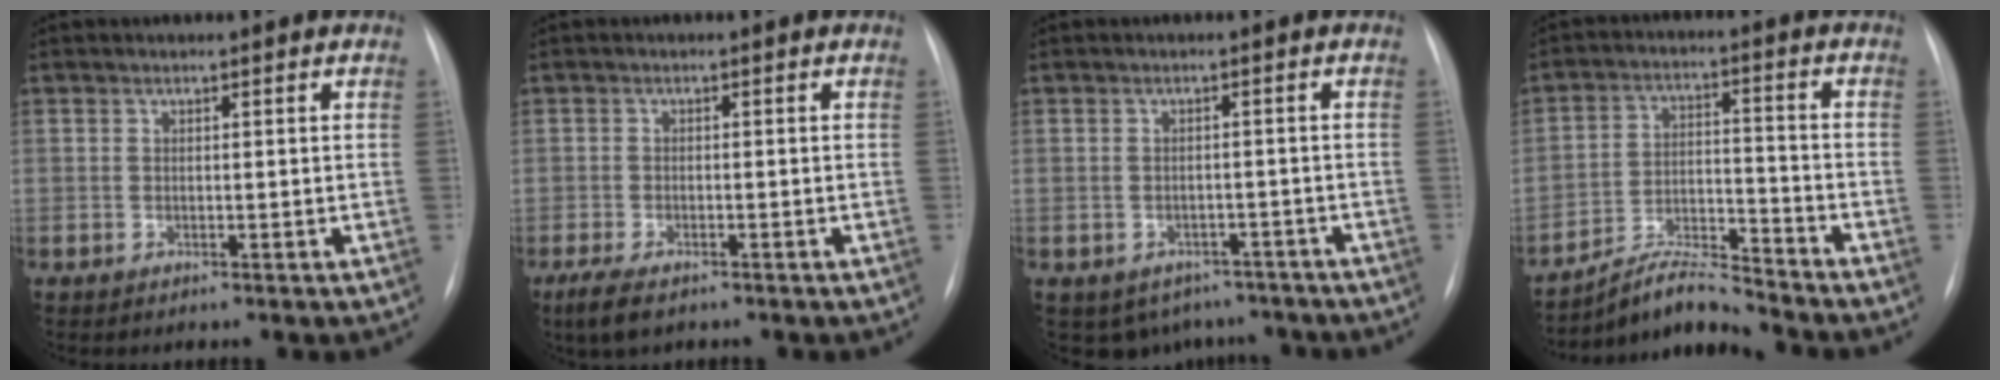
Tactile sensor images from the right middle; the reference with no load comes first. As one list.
[{"total": 4.3, "force": [-2.9, 1.5, 2.8], "torque": [-0.058, -0.011, -0.044]}, {"total": 6.9, "force": [-5.2, 4.5, 1.0], "torque": [-0.004, 0.013, -0.060]}, {"total": 7.5, "force": [-7.4, -0.4, 1.1], "torque": [-0.025, 0.011, -0.131]}]